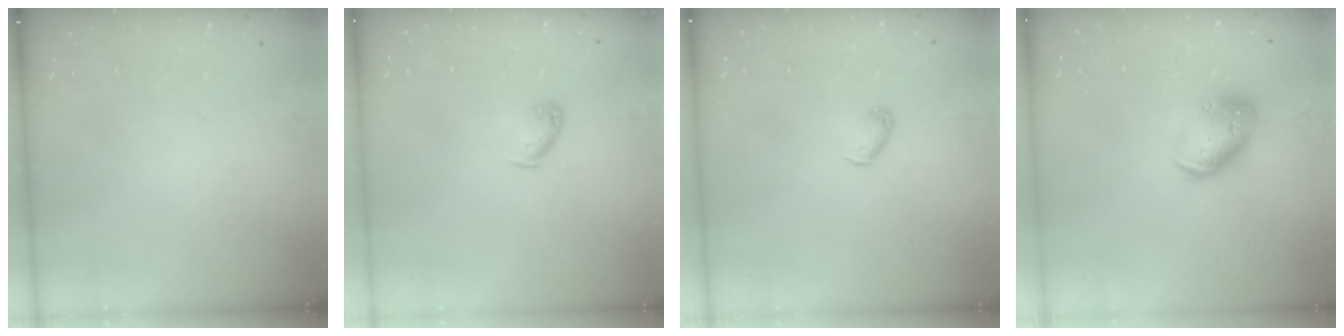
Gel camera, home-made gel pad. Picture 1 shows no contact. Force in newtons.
{"total": 6.2, "press": 6.1, "slide": 1.3}
{"total": 3.6, "press": 3.5, "slide": 0.8}
{"total": 13.7, "press": 13.5, "slide": 2.0}